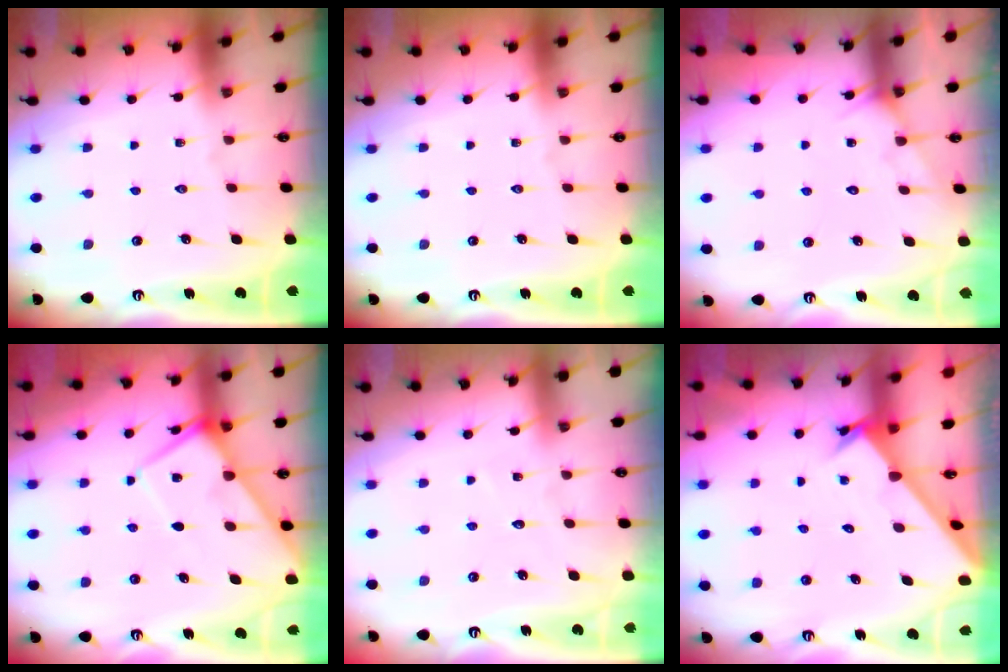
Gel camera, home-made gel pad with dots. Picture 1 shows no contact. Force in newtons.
{"total": 0.0}
{"total": 6.2, "press": 6.2, "slide": 0.6}
{"total": 7.5, "press": 7.4, "slide": 0.8}
{"total": 3.0, "press": 2.9, "slide": 0.4}
{"total": 1.2, "press": 1.2, "slide": 0.1}